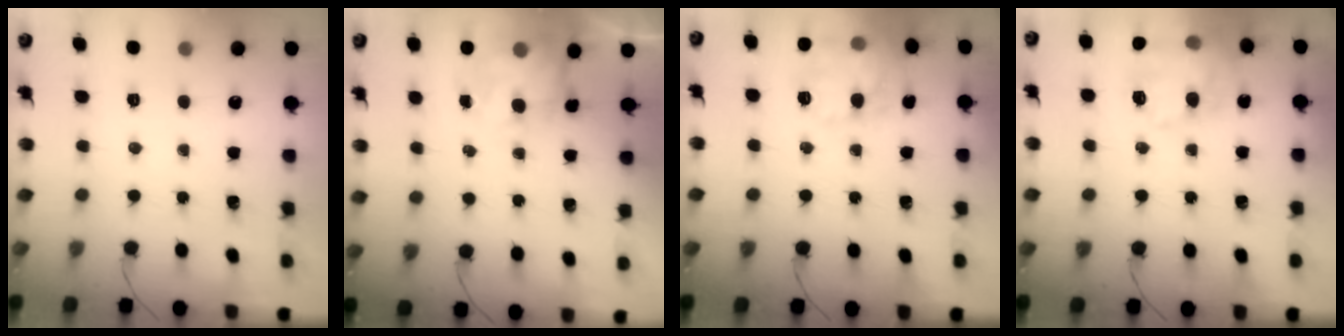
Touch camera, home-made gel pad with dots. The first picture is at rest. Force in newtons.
{"total": 5.2, "press": 5.0, "slide": 1.3}
{"total": 15.1, "press": 15.0, "slide": 1.2}
{"total": 18.1, "press": 17.8, "slide": 3.2}